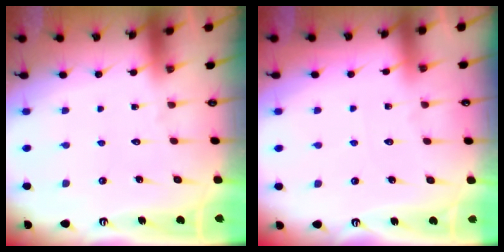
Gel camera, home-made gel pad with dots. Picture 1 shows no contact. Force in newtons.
{"total": 2.3, "press": 2.2, "slide": 0.4}